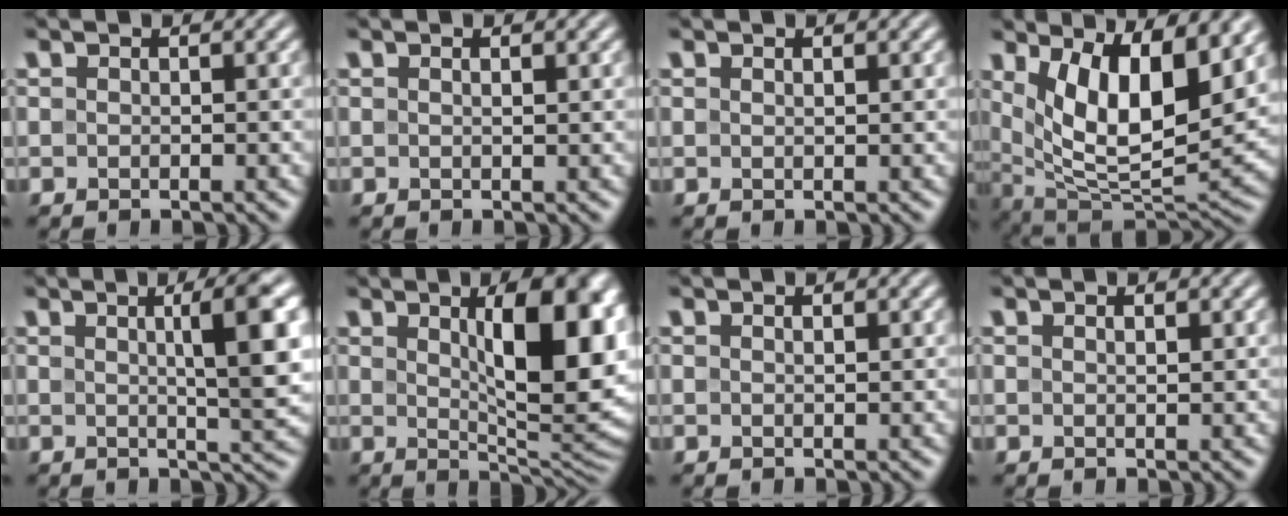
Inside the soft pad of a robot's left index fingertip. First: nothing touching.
{"total": 0.8, "force": [0.4, 0.1, 0.7], "torque": [-0.009, 0.002, 0.005]}
{"total": 0.5, "force": [0.4, 0.0, 0.3], "torque": [-0.004, 0.000, 0.008]}
{"total": 11.0, "force": [4.0, 4.2, 9.4], "torque": [-0.159, -0.016, 0.073]}
{"total": 7.0, "force": [1.6, 1.3, 6.7], "torque": [-0.078, 0.009, 0.022]}
{"total": 11.3, "force": [2.8, 3.8, 10.2], "torque": [-0.125, -0.001, 0.047]}
{"total": 0.6, "force": [0.4, 0.1, 0.5], "torque": [-0.008, 0.000, 0.007]}
{"total": 0.9, "force": [0.5, 0.2, 0.8], "torque": [-0.013, 0.000, 0.009]}